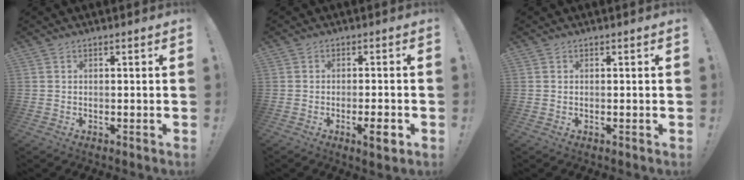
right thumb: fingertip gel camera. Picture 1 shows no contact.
{"total": 4.8, "force": [-2.3, 0.6, 4.2], "torque": [-0.063, 0.001, -0.035]}
{"total": 0.0}